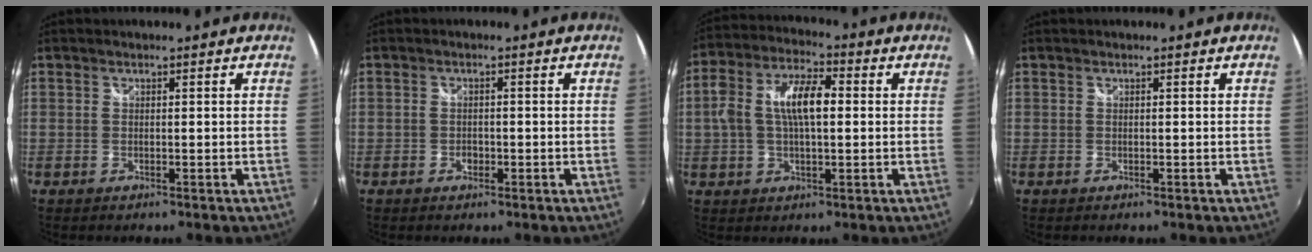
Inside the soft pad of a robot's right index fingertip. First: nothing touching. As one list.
[{"total": 1.5, "force": [-0.7, 1.2, 0.6], "torque": [-0.013, 0.003, -0.008]}, {"total": 10.4, "force": [0.9, 4.6, 9.3], "torque": [-0.186, 0.023, 0.018]}, {"total": 0.0}]